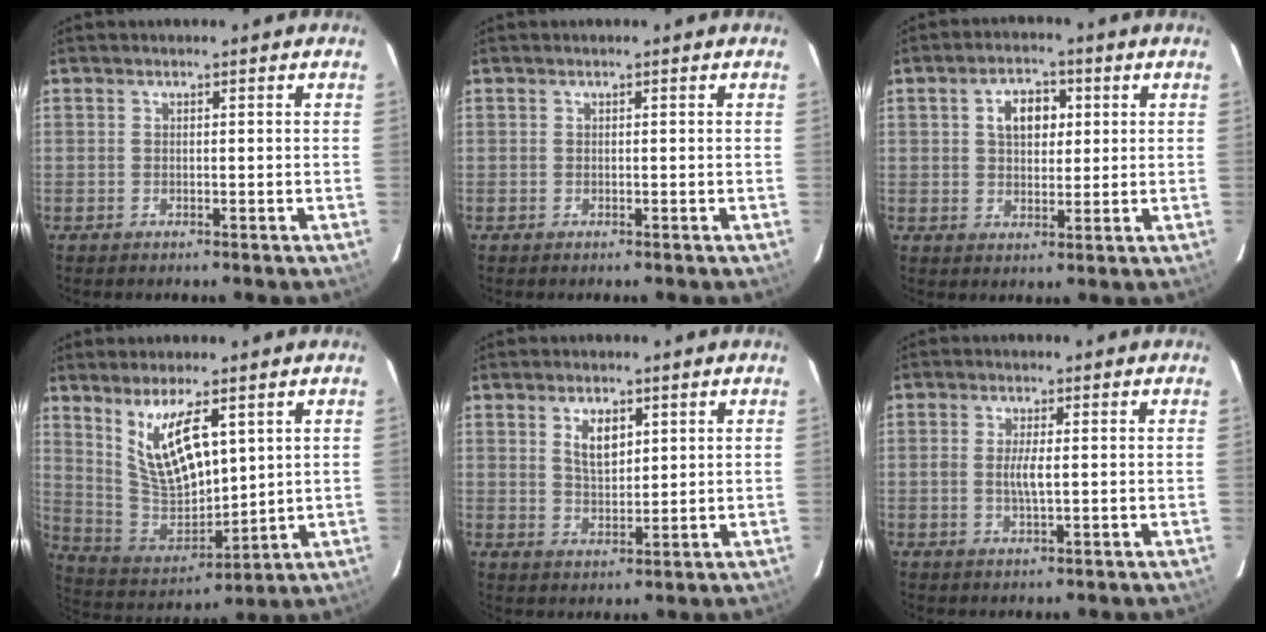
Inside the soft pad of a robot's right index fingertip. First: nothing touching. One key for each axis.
{"total": 0.0}
{"total": 6.3, "fx": 1.8, "fy": 4.1, "fz": 4.5, "tx": -0.072, "ty": 0.020, "tz": 0.032}
{"total": 13.5, "fx": 6.0, "fy": 5.5, "fz": 10.8, "tx": -0.200, "ty": -0.013, "tz": 0.136}
{"total": 6.3, "fx": 2.6, "fy": 3.0, "fz": 4.9, "tx": -0.087, "ty": 0.003, "tz": 0.053}
{"total": 3.4, "fx": 0.0, "fy": 0.9, "fz": 3.3, "tx": -0.062, "ty": -0.003, "tz": -0.001}